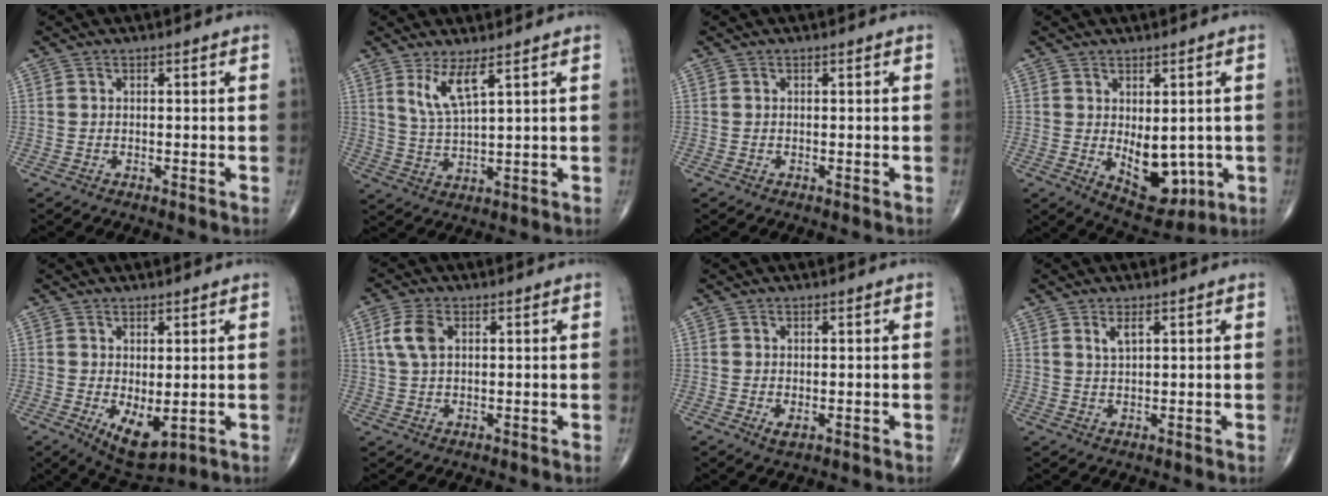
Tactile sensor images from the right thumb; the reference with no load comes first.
{"total": 5.8, "force": [3.3, 0.9, 4.6], "torque": [-0.098, -0.032, 0.074]}
{"total": 0.0}
{"total": 9.8, "force": [-0.9, 5.5, 8.0], "torque": [-0.085, -0.015, 0.009]}
{"total": 6.8, "force": [-0.9, 3.1, 6.0], "torque": [-0.086, -0.015, 0.003]}
{"total": 5.3, "force": [1.5, 3.1, 4.0], "torque": [-0.093, 0.006, 0.029]}
{"total": 1.5, "force": [-0.2, 0.7, 1.3], "torque": [-0.023, -0.005, 0.001]}
{"total": 2.3, "force": [1.3, 0.8, 1.8], "torque": [-0.036, -0.005, 0.028]}